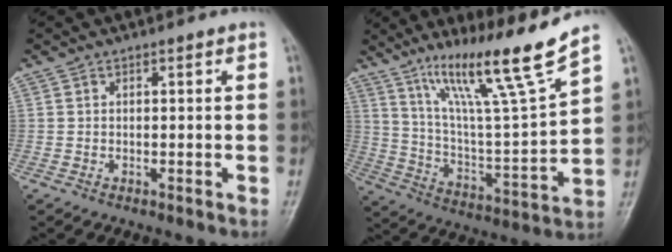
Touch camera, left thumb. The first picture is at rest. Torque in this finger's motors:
{"motor_torque": [0.57, 0.16, 1.32, -1.44, 0.28]}